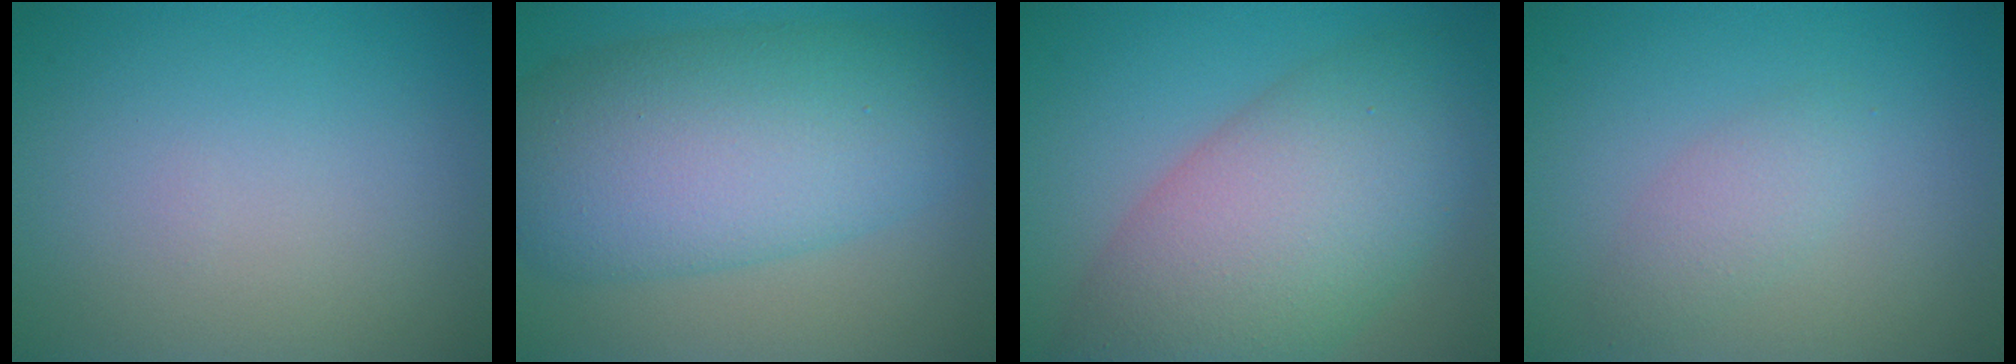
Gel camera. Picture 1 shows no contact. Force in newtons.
{"total": 10.8, "press": 10.8, "slide": 0.4}
{"total": 10.3, "press": 10.3, "slide": 0.4}
{"total": 1.9, "press": 1.9, "slide": 0.2}